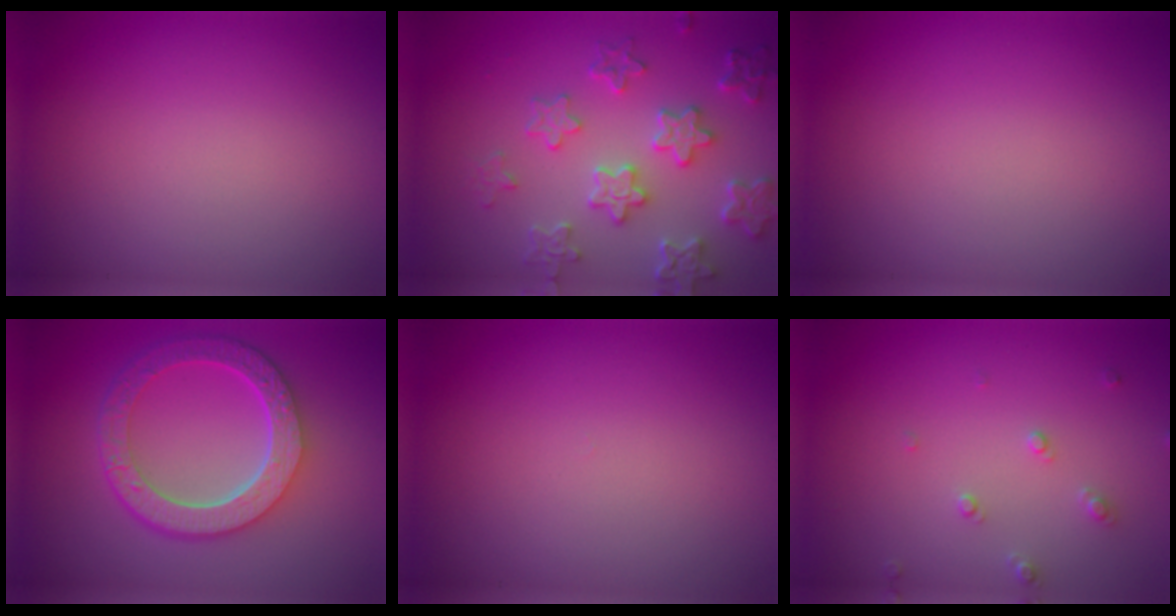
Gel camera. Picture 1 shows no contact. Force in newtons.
{"total": 5.4, "press": 4.4, "slide": 3.1}
{"total": 0.0}
{"total": 6.8, "press": 5.0, "slide": 4.6}
{"total": 0.0}
{"total": 1.3, "press": 1.2, "slide": 0.3}